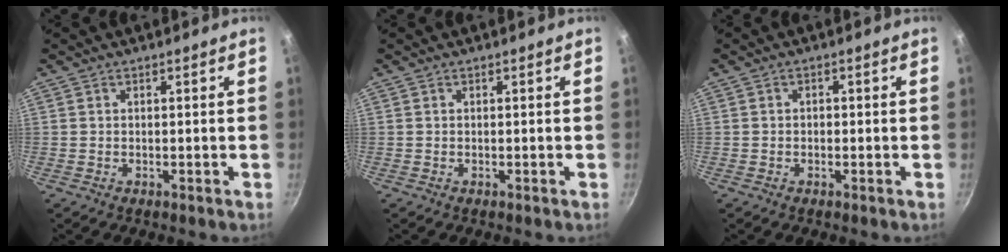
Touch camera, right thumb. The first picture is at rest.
{"total": 0.0}
{"total": 0.8, "force": [-0.3, 0.7, 0.3], "torque": [-0.004, 0.002, -0.006]}